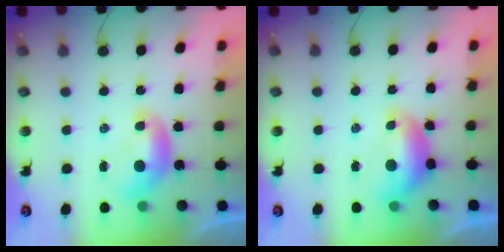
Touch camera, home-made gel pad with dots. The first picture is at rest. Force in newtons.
{"total": 0.7, "press": 0.6, "slide": 0.3}